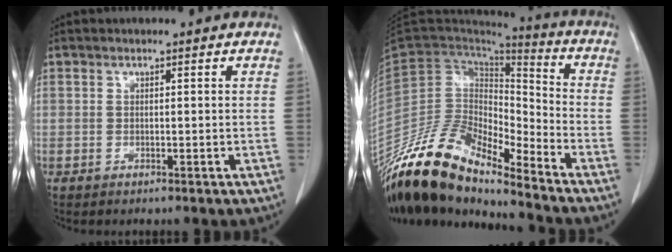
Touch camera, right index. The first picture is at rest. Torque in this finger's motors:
{"motor_torque": [-0.06, -0.05, -0.10, -0.15]}